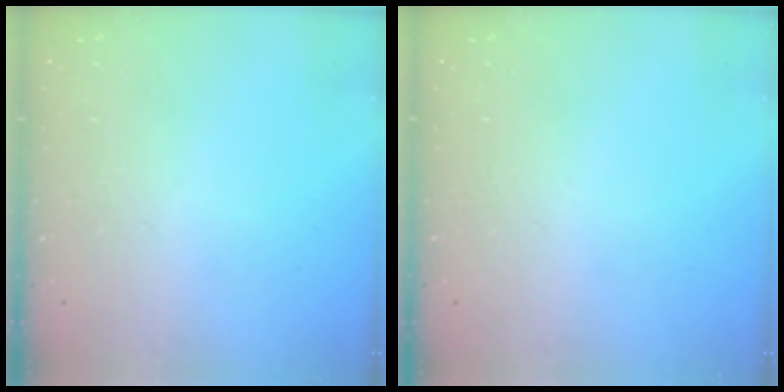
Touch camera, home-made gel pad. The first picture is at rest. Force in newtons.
{"total": 0.0}